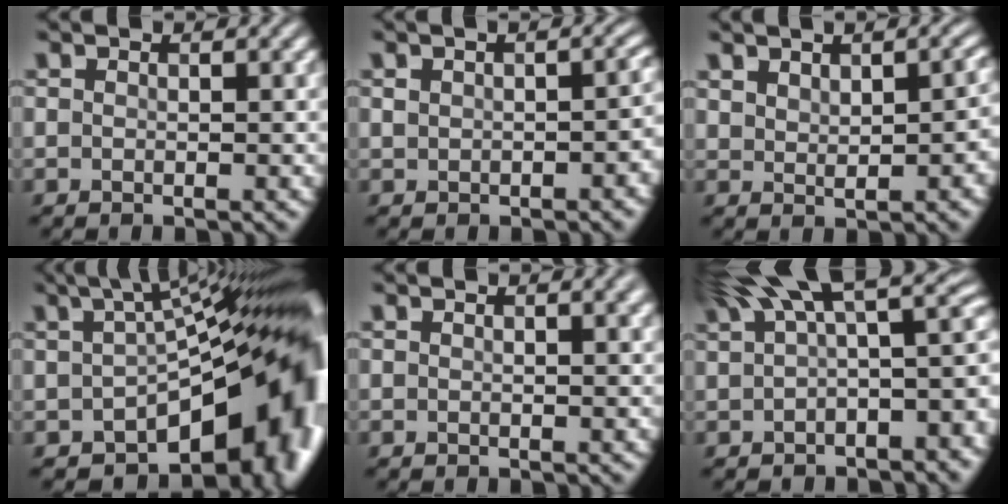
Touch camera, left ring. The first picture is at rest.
{"total": 3.6, "force": [-0.1, 2.2, 2.9], "torque": [-0.034, 0.005, 0.000]}
{"total": 4.3, "force": [1.8, 2.0, 3.3], "torque": [-0.049, 0.003, 0.036]}
{"total": 17.8, "force": [-4.4, 9.5, 14.4], "torque": [-0.146, -0.030, -0.039]}
{"total": 1.9, "force": [1.0, 0.6, 1.5], "torque": [-0.010, 0.006, 0.012]}
{"total": 10.3, "force": [3.8, 4.0, 8.7], "torque": [-0.110, 0.022, 0.062]}